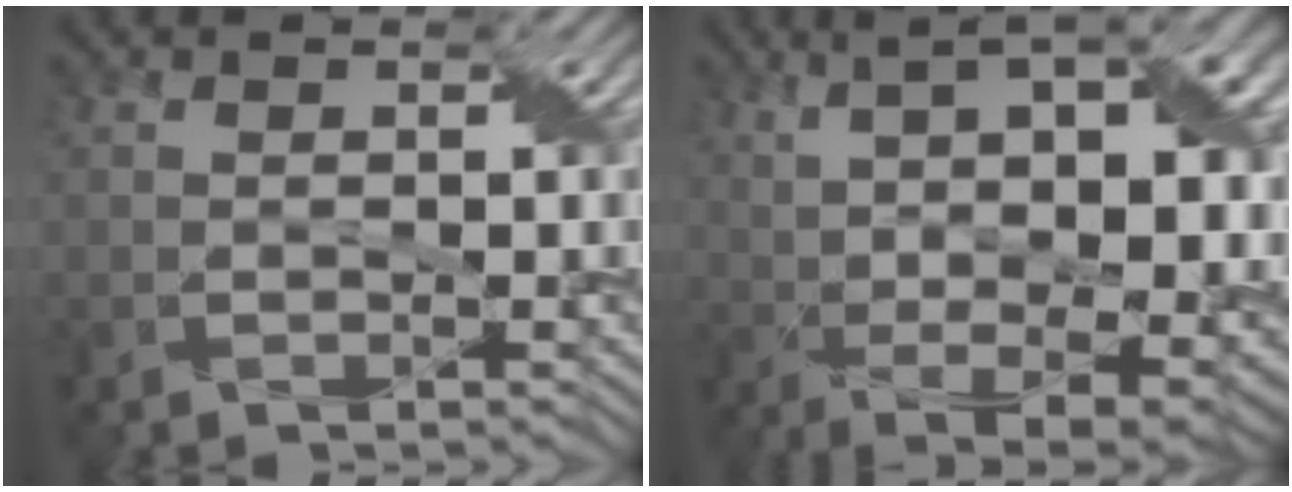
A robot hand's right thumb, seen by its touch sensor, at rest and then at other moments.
{"total": 17.1, "force": [3.8, 6.1, 15.5], "torque": [-0.231, 0.024, 0.077]}